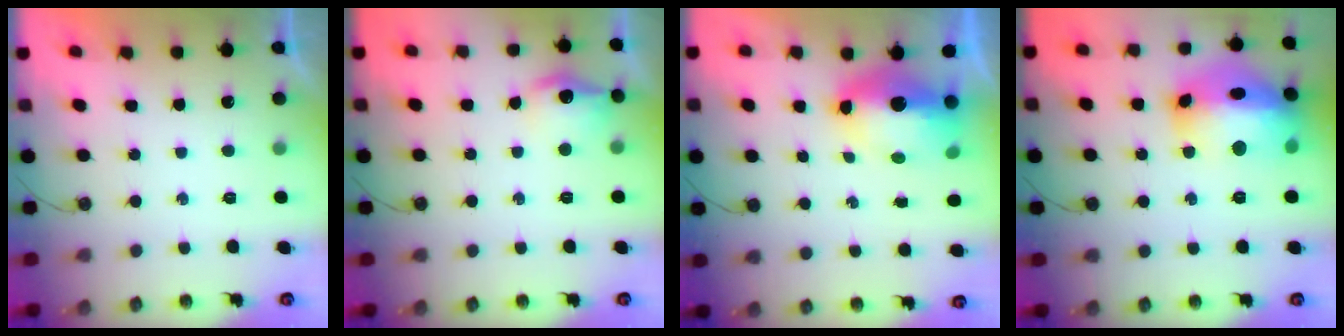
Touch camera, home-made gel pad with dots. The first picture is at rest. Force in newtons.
{"total": 11.4, "press": 11.4, "slide": 0.9}
{"total": 10.1, "press": 10.1, "slide": 0.9}
{"total": 21.8, "press": 21.7, "slide": 2.2}